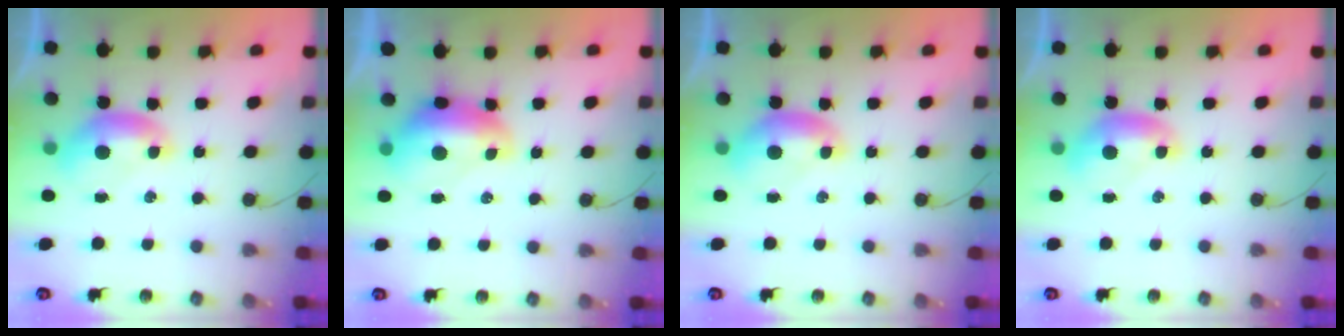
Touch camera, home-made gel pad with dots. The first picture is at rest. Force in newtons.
{"total": 3.0, "press": 2.9, "slide": 0.9}
{"total": 0.0}
{"total": 0.0}